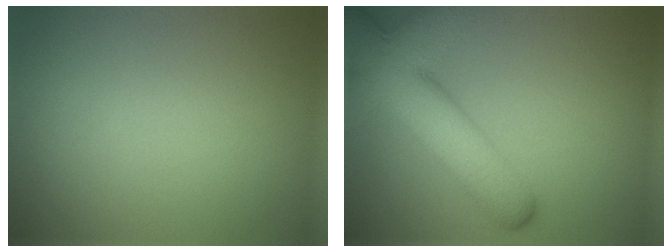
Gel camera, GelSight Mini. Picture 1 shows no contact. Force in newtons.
{"total": 10.2, "press": 10.2, "slide": 0.4}